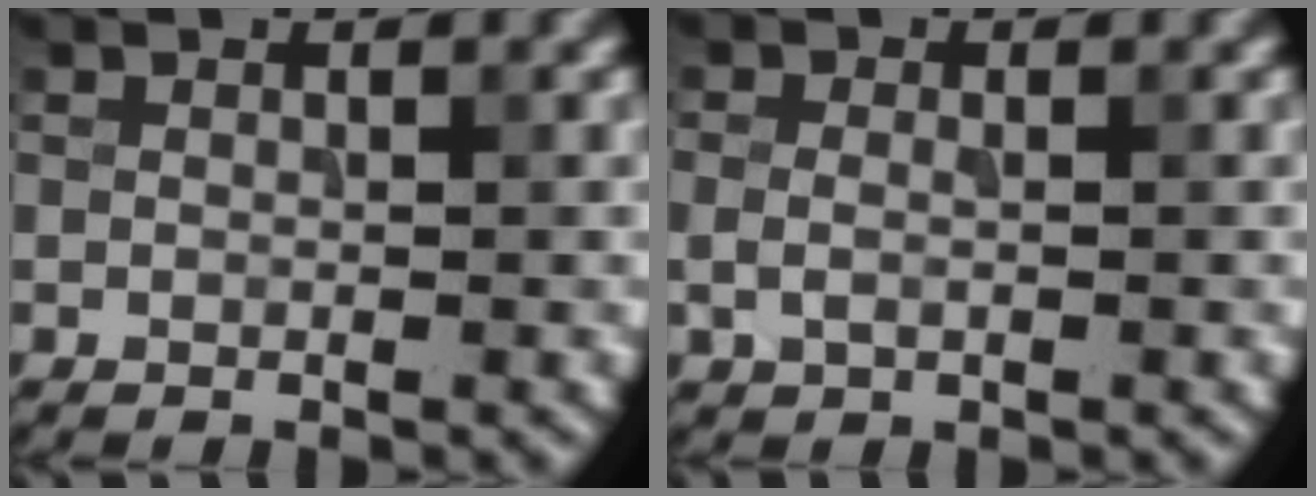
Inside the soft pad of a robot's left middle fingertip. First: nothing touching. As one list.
[{"total": 1.5, "force": [-0.2, 1.0, 1.1], "torque": [-0.025, 0.001, -0.007]}]